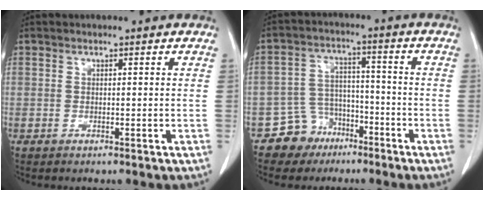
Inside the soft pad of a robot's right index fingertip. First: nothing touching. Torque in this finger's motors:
{"motor_torque": [-0.18, 0.00, -0.31, -0.21]}